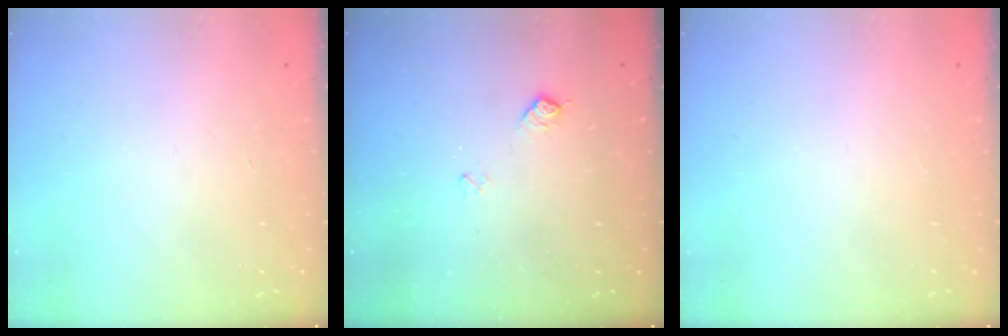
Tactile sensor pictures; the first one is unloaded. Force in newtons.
{"total": 6.1, "press": 6.1, "slide": 0.8}
{"total": 0.0}